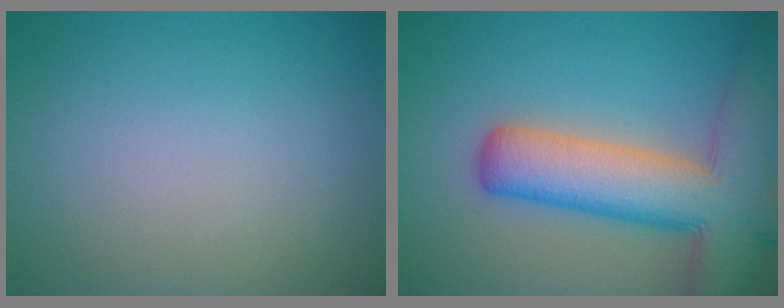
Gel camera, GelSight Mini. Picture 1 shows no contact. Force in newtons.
{"total": 11.0, "press": 10.9, "slide": 0.7}